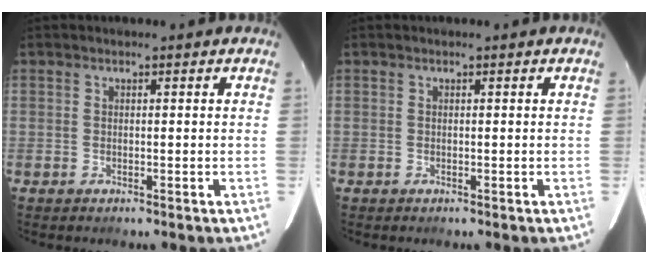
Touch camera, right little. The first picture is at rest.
{"total": 0.0}